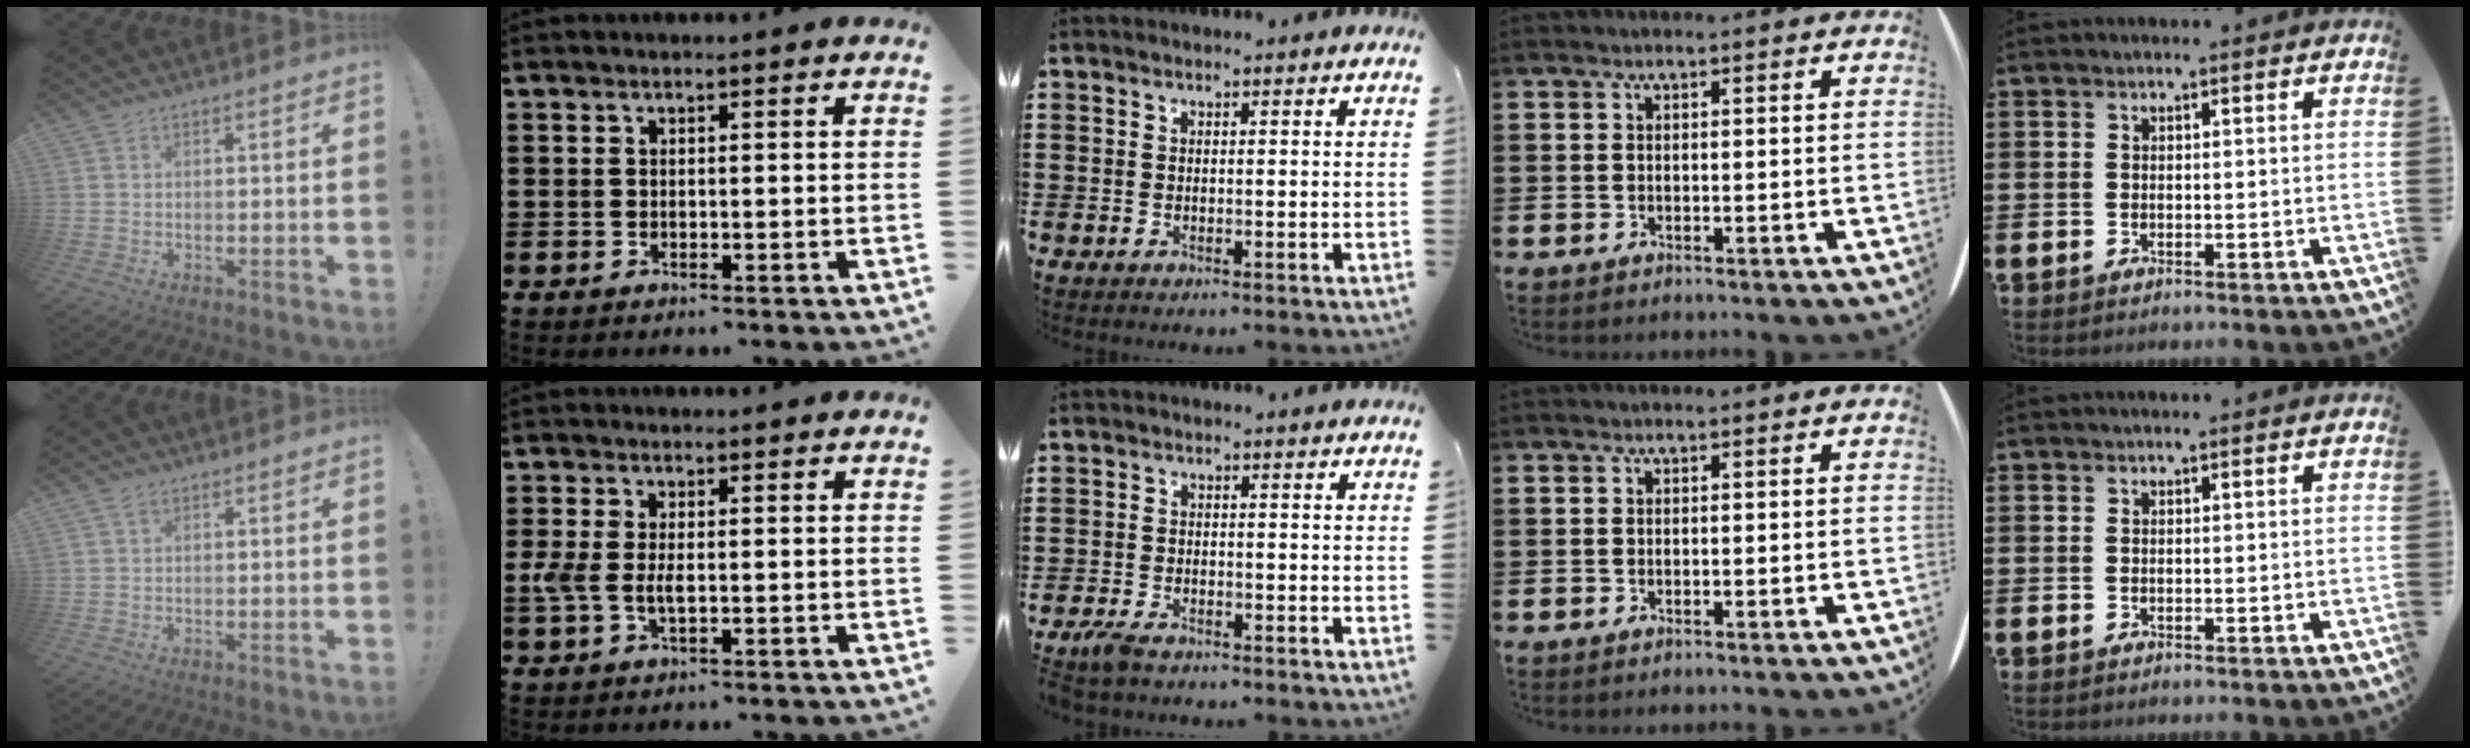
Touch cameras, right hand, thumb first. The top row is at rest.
{"thumb": {"total": 2.1, "force": [1.4, 1.0, 1.3], "torque": [-0.026, 0.002, 0.025]}, "index": {"total": 3.7, "force": [-0.4, 1.7, 3.2], "torque": [-0.079, -0.003, -0.014]}, "middle": {"total": 2.4, "force": [-1.9, 0.6, 1.2], "torque": [-0.037, -0.001, -0.042]}}